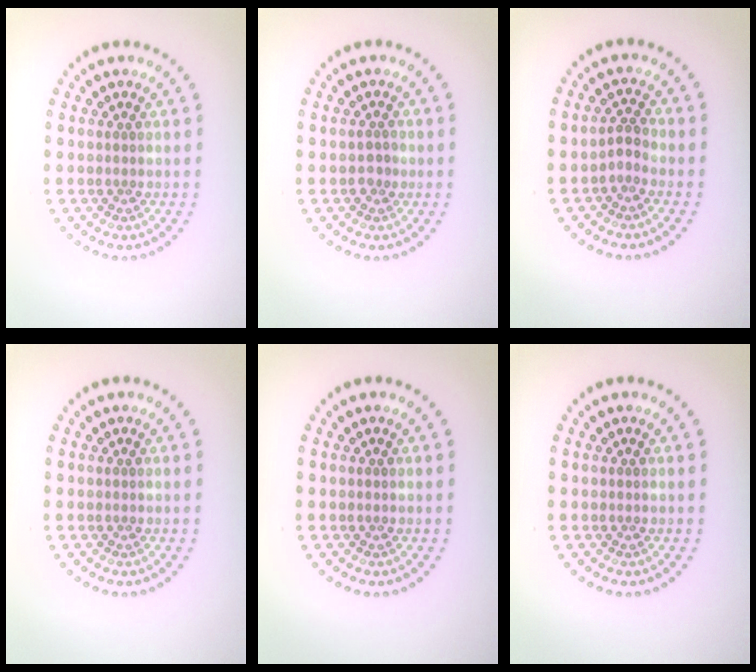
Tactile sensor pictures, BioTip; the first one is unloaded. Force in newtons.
{"total": 1.2, "press": 1.1, "slide": 0.4}
{"total": 1.2, "press": 1.0, "slide": 0.7}
{"total": 0.0}
{"total": 0.0}
{"total": 0.0}